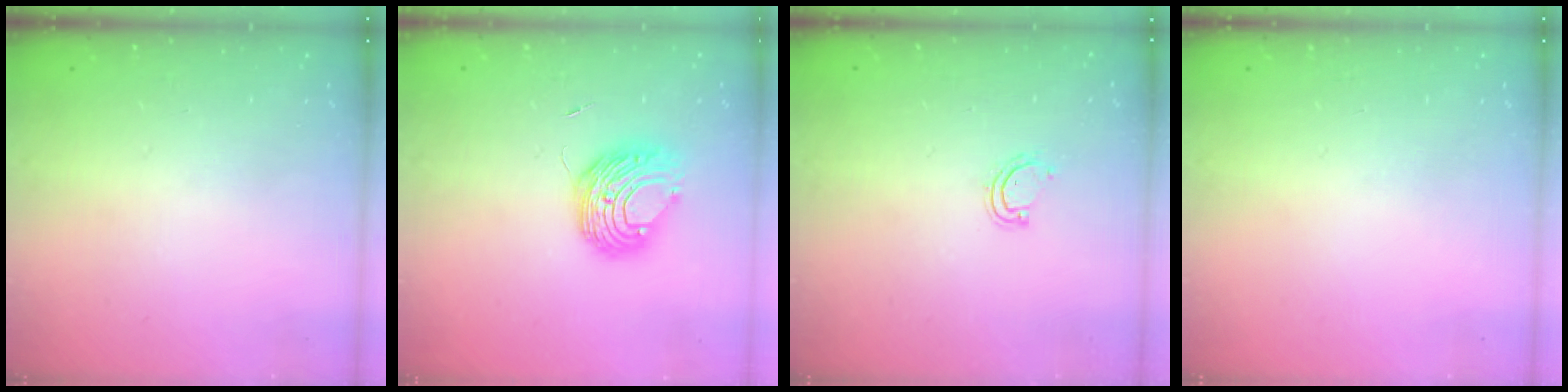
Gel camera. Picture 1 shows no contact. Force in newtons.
{"total": 9.1, "press": 9.1, "slide": 0.4}
{"total": 3.3, "press": 3.3, "slide": 0.2}
{"total": 0.0}